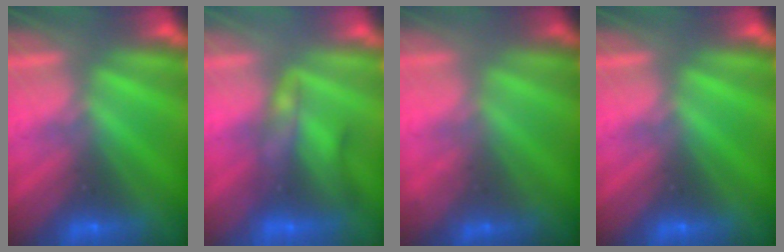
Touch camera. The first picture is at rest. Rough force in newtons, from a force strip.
{"total": 2.1}
{"total": 1.8}
{"total": 0.0}